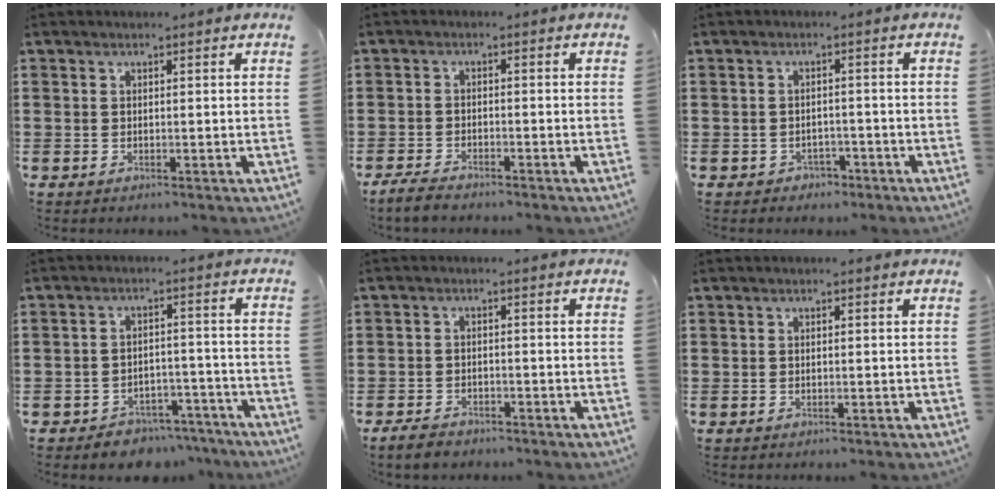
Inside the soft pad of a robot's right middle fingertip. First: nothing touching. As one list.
[{"total": 2.6, "force": [-2.4, 0.5, 0.9], "torque": [-0.032, 0.001, -0.053]}, {"total": 1.7, "force": [-1.4, 0.8, 0.0], "torque": [-0.009, 0.000, -0.033]}, {"total": 4.2, "force": [-4.1, 1.0, 0.2], "torque": [-0.006, 0.010, -0.087]}, {"total": 2.6, "force": [-2.2, 0.9, 0.8], "torque": [-0.025, 0.003, -0.049]}, {"total": 0.0}]